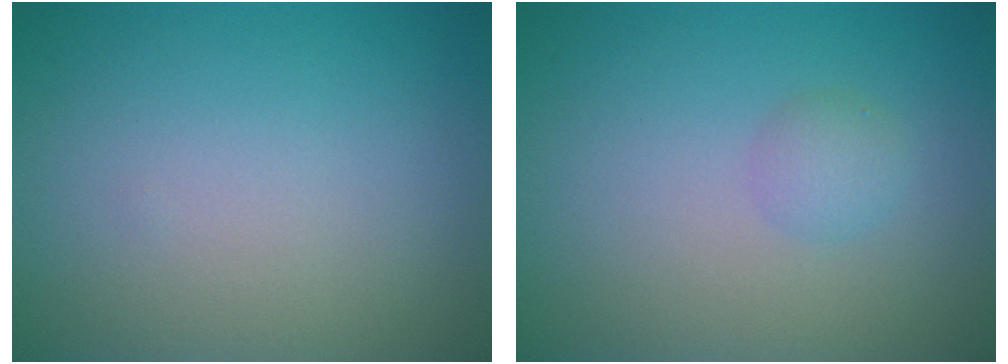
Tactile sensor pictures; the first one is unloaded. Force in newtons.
{"total": 1.3, "press": 1.3, "slide": 0.1}